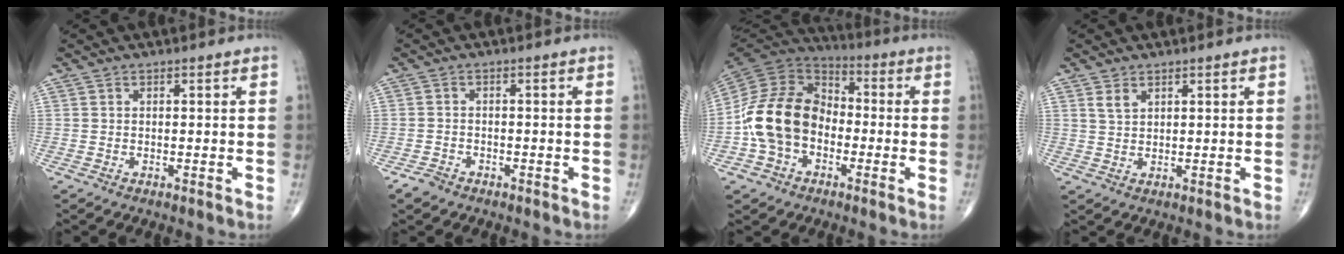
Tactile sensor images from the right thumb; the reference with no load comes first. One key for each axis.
{"total": 2.4, "fx": -1.8, "fy": 1.5, "fz": 0.7, "tx": -0.018, "ty": 0.006, "tz": -0.029}
{"total": 16.5, "fx": -3.3, "fy": 12.2, "fz": 10.6, "tx": -0.186, "ty": 0.047, "tz": -0.071}
{"total": 2.2, "fx": 1.4, "fy": 1.3, "fz": 1.3, "tx": -0.022, "ty": -0.004, "tz": 0.033}